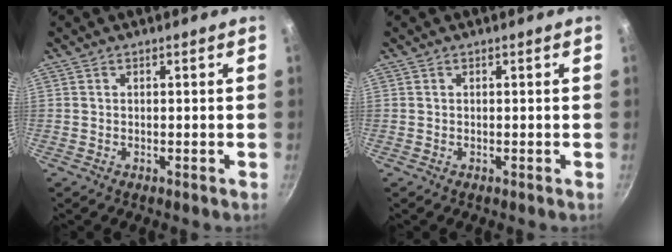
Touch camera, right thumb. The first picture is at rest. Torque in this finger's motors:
{"motor_torque": [0.00, 0.00, 0.12, -0.02, 0.01]}